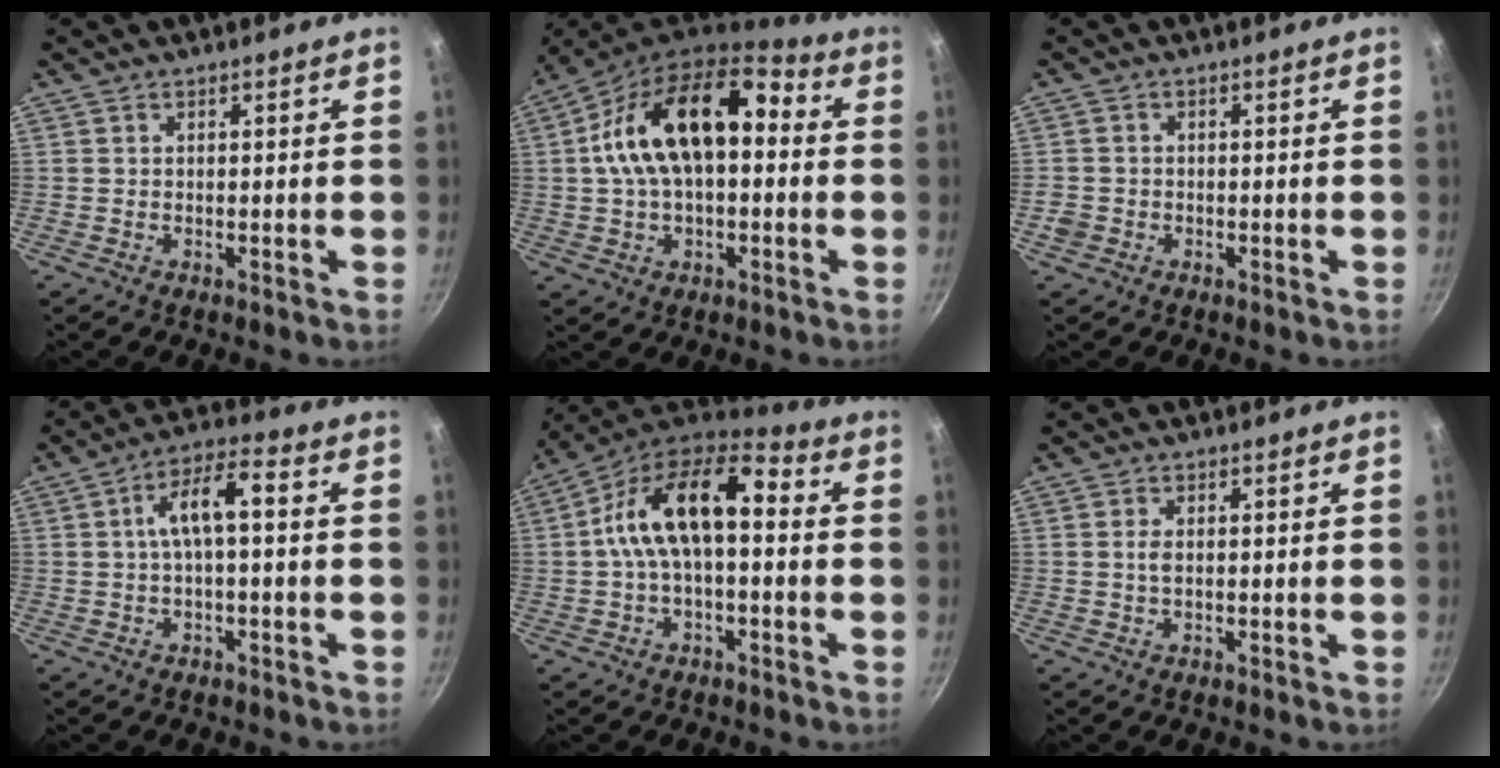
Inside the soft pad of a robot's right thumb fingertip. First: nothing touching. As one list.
[{"total": 18.2, "force": [1.8, 10.7, 14.6], "torque": [-0.228, 0.043, 0.014]}, {"total": 2.5, "force": [-0.9, 2.2, 0.8], "torque": [-0.012, 0.009, -0.015]}, {"total": 7.8, "force": [0.3, 2.8, 7.3], "torque": [-0.132, 0.035, 0.001]}, {"total": 15.5, "force": [0.8, 7.9, 13.4], "torque": [-0.223, 0.046, -0.002]}, {"total": 1.3, "force": [0.2, 0.7, 1.1], "torque": [-0.022, -0.001, 0.002]}]